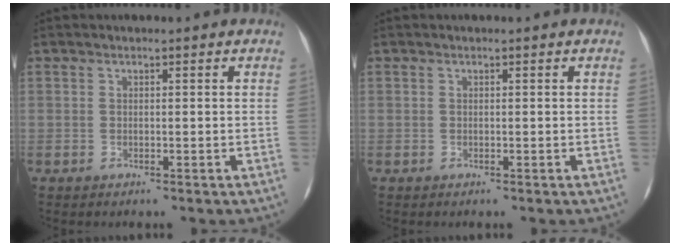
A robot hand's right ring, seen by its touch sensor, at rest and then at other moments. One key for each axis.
{"total": 0.0}